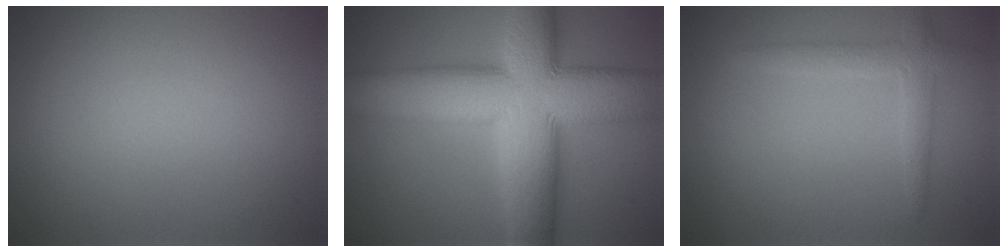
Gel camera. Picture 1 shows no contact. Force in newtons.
{"total": 15.0, "press": 14.9, "slide": 0.6}
{"total": 2.3, "press": 2.2, "slide": 0.1}